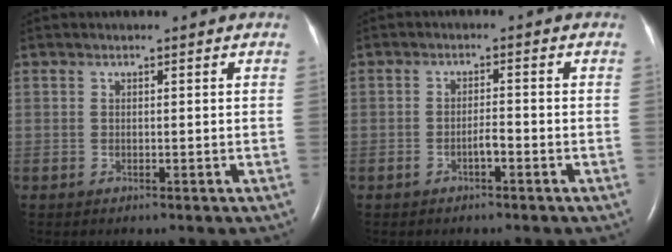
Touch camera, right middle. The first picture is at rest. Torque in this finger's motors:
{"motor_torque": [-0.02, 0.02, 0.01, 0.03]}